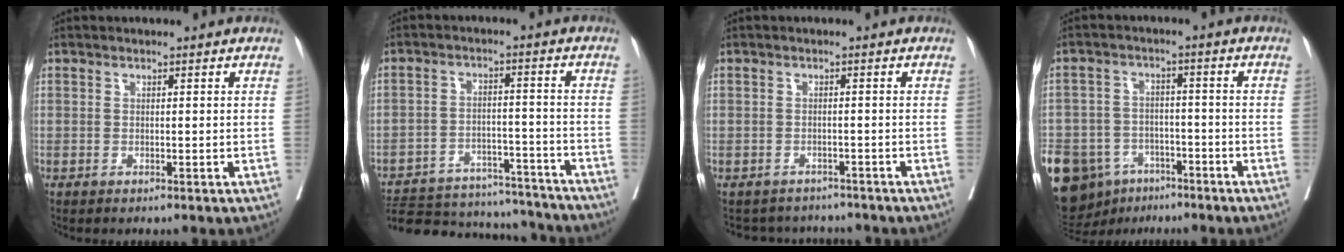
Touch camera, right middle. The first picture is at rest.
{"total": 21.3, "force": [-19.5, 6.0, 6.1], "torque": [-0.124, 0.003, -0.269]}
{"total": 5.3, "force": [-4.8, 2.2, -0.6], "torque": [0.018, 0.011, -0.064]}
{"total": 24.9, "force": [-13.7, 17.3, 11.5], "torque": [-0.355, -0.020, -0.213]}